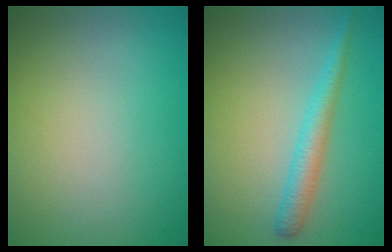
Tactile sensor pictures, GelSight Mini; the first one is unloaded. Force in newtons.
{"total": 2.6, "press": 2.6, "slide": 0.1}